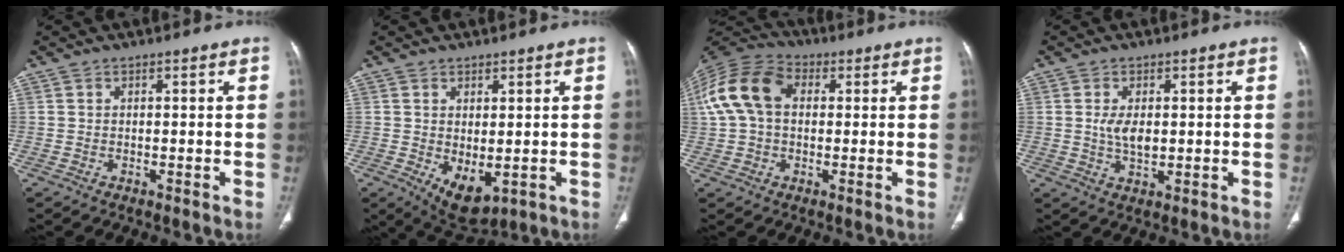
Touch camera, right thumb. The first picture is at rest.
{"total": 6.5, "force": [-1.1, 3.5, 5.4], "torque": [-0.077, -0.014, 0.003]}
{"total": 13.3, "force": [2.1, 9.2, 9.3], "torque": [-0.188, 0.035, 0.031]}
{"total": 4.5, "force": [0.5, 2.3, 3.8], "torque": [-0.074, -0.008, 0.012]}